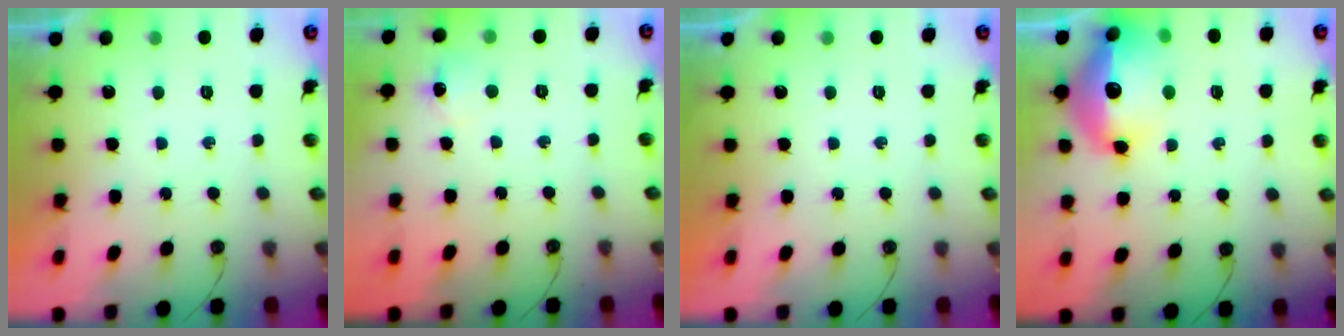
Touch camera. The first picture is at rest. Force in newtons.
{"total": 6.0, "press": 5.9, "slide": 0.9}
{"total": 0.0}
{"total": 18.2, "press": 18.1, "slide": 1.7}